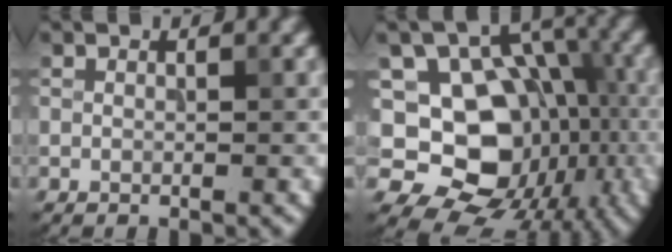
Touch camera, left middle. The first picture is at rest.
{"total": 13.6, "force": [-2.6, 10.5, 8.2], "torque": [-0.114, 0.008, -0.050]}